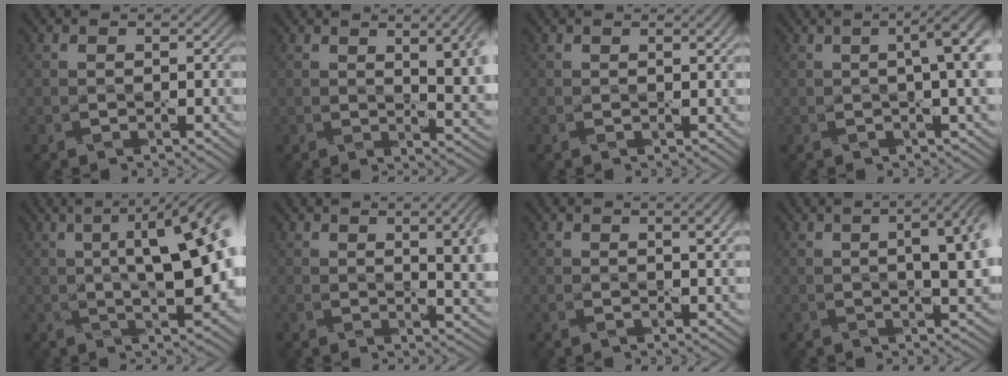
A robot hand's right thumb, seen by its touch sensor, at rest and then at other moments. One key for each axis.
{"total": 10.6, "fx": 2.6, "fy": 4.1, "fz": 9.5, "tx": -0.111, "ty": 0.007, "tz": 0.042}
{"total": 1.2, "fx": 0.7, "fy": 0.2, "fz": 1.0, "tx": -0.014, "ty": 0.000, "tz": 0.011}
{"total": 6.2, "fx": 0.7, "fy": 1.8, "fz": 5.9, "tx": -0.067, "ty": 0.017, "tz": 0.008}
{"total": 13.5, "fx": 0.9, "fy": 3.8, "fz": 12.9, "tx": -0.164, "ty": 0.020, "tz": 0.005}
{"total": 9.5, "fx": 2.1, "fy": 3.5, "fz": 8.5, "tx": -0.089, "ty": 0.008, "tz": 0.031}
{"total": 2.4, "fx": 1.1, "fy": 0.5, "fz": 2.1, "tx": -0.026, "ty": 0.002, "tz": 0.019}
{"total": 7.0, "fx": 0.8, "fy": 2.3, "fz": 6.6, "tx": -0.078, "ty": 0.013, "tz": 0.006}